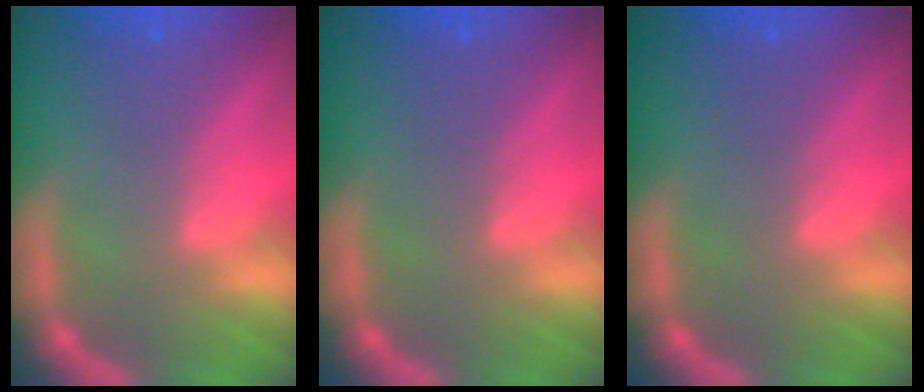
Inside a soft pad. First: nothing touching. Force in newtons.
{"total": 0.0}
{"total": 0.0}